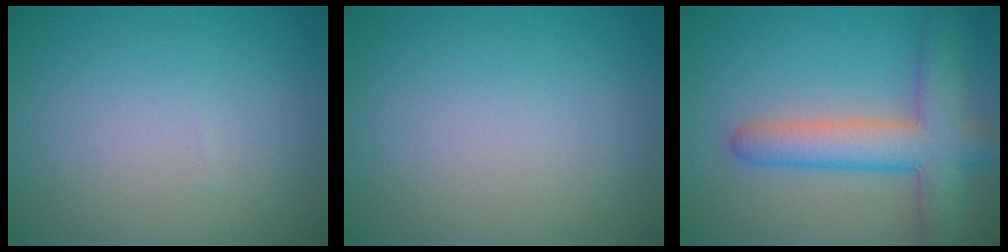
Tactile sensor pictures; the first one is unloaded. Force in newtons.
{"total": 0.0}
{"total": 6.3, "press": 6.3, "slide": 0.4}